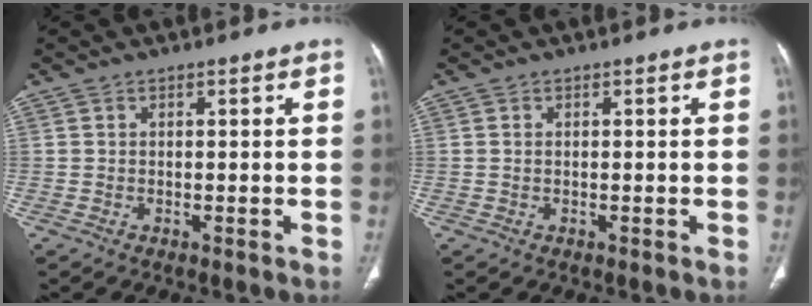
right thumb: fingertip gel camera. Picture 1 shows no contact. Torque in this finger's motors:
{"motor_torque": [-0.59, -0.20, -0.03, 0.47, 0.04]}